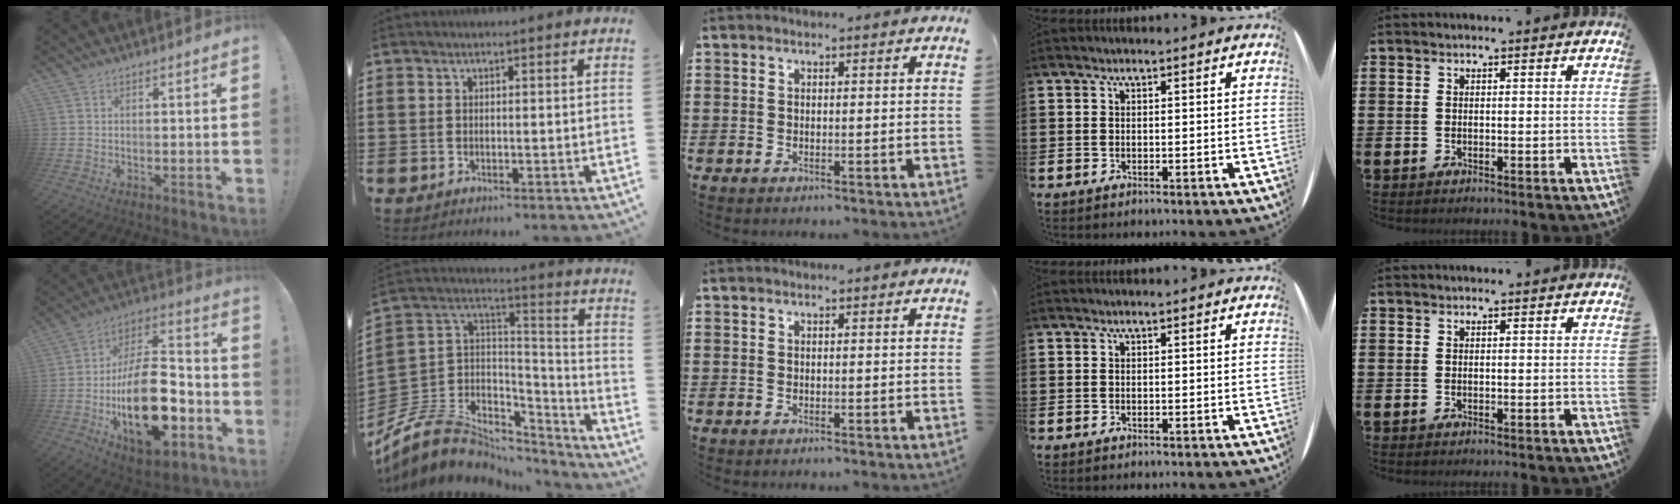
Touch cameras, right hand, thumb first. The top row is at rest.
{"thumb": {"total": 26.0, "force": [-7.4, 13.4, 21.1], "torque": [-0.361, 0.048, -0.110]}, "index": {"total": 9.5, "force": [-6.5, 5.9, 3.6], "torque": [-0.096, 0.010, -0.124]}}